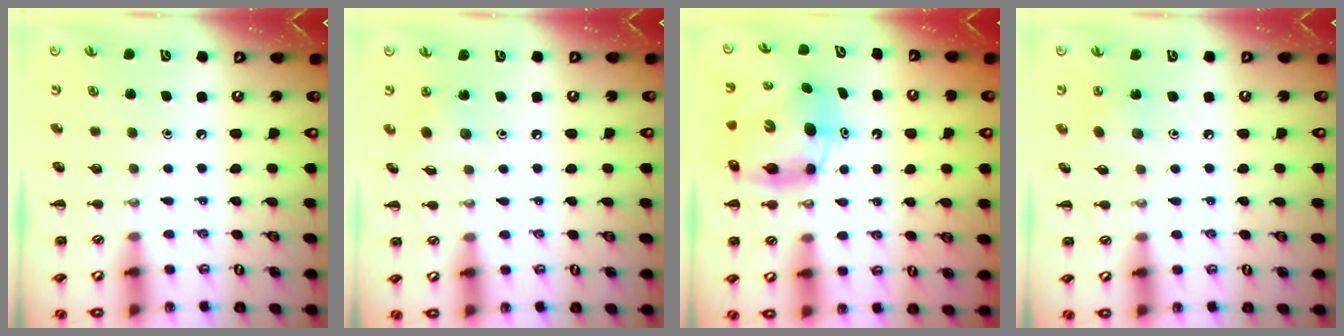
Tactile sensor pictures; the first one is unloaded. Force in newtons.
{"total": 2.9, "press": 2.8, "slide": 0.6}
{"total": 7.9, "press": 7.6, "slide": 2.1}
{"total": 3.2, "press": 3.0, "slide": 0.9}